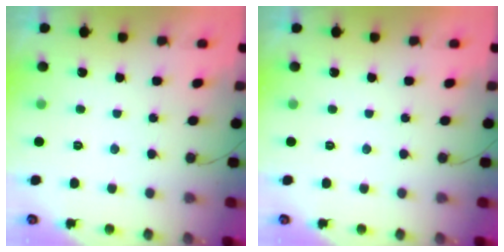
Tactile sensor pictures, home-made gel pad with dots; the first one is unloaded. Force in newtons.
{"total": 0.0}